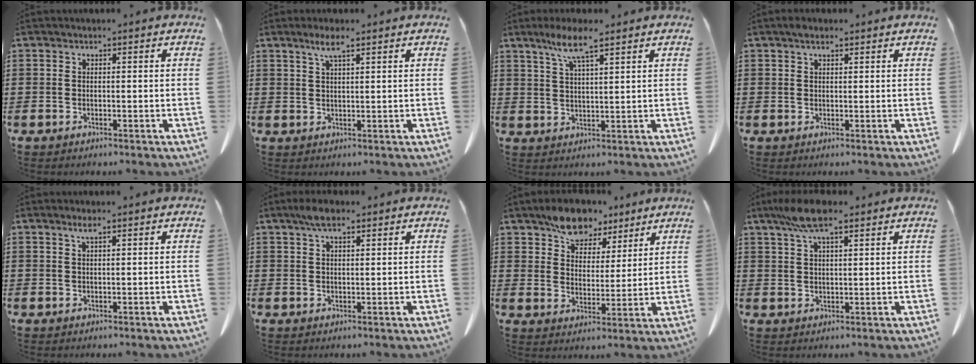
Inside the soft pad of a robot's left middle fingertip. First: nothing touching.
{"total": 3.1, "force": [2.0, 0.4, 2.4], "torque": [-0.051, 0.004, 0.035]}
{"total": 6.4, "force": [4.1, 0.6, 4.8], "torque": [-0.104, 0.003, 0.071]}
{"total": 1.5, "force": [0.9, 0.6, 1.0], "torque": [-0.022, 0.004, 0.016]}
{"total": 1.5, "force": [0.9, 0.1, 1.2], "torque": [-0.025, 0.001, 0.016]}
{"total": 3.5, "force": [2.1, 1.0, 2.6], "torque": [-0.055, 0.006, 0.037]}
{"total": 7.8, "force": [6.3, 3.9, 2.2], "torque": [-0.064, -0.012, 0.118]}
{"total": 6.9, "force": [4.4, 1.7, 5.0], "torque": [-0.107, 0.005, 0.078]}